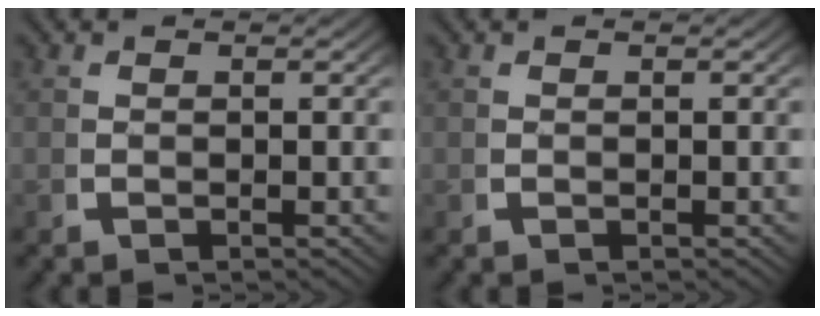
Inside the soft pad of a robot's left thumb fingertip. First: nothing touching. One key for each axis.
{"total": 0.0}